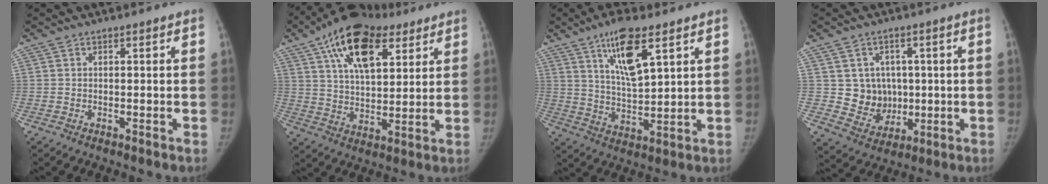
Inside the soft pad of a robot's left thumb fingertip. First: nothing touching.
{"total": 19.2, "force": [9.6, 9.8, 13.4], "torque": [-0.197, -0.015, 0.161]}
{"total": 11.3, "force": [5.8, 3.5, 9.0], "torque": [-0.147, -0.031, 0.110]}
{"total": 8.4, "force": [0.8, 7.8, 3.0], "torque": [-0.005, -0.001, 0.028]}